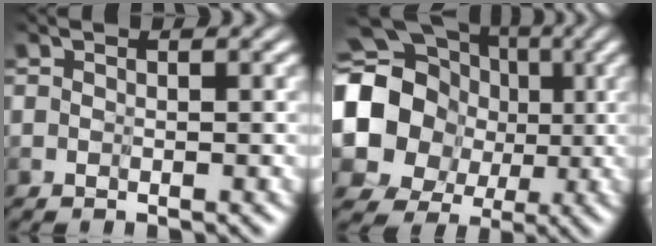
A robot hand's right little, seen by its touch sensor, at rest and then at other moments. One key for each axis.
{"total": 15.8, "fx": 2.1, "fy": 14.3, "fz": 6.3, "tx": -0.177, "ty": 0.012, "tz": 0.004}